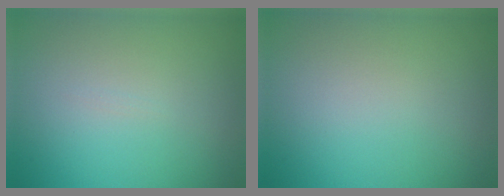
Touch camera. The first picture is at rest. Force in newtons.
{"total": 0.0}